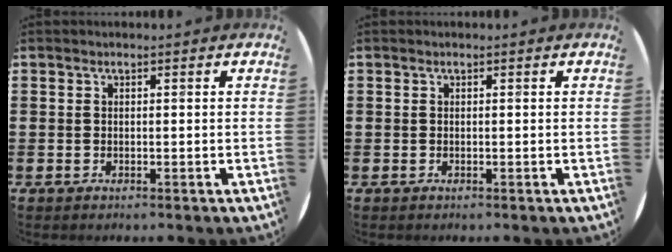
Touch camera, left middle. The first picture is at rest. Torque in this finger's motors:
{"motor_torque": [-0.01, 0.00, 0.00, 0.01]}